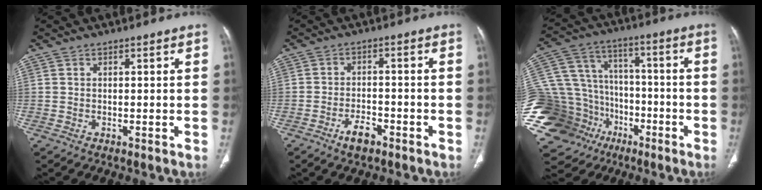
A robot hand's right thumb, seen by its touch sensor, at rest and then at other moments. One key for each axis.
{"total": 3.6, "fx": -2.3, "fy": 2.1, "fz": 1.7, "tx": -0.031, "ty": 0.021, "tz": -0.038}
{"total": 31.8, "fx": -12.6, "fy": 24.6, "fz": 15.8, "tx": -0.388, "ty": 0.082, "tz": -0.205}